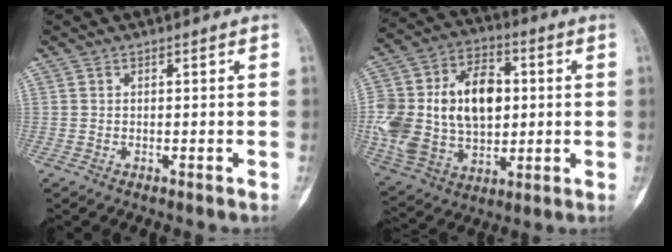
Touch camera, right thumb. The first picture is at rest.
{"total": 26.4, "force": [1.7, 17.9, 19.3], "torque": [-0.382, 0.017, 0.045]}